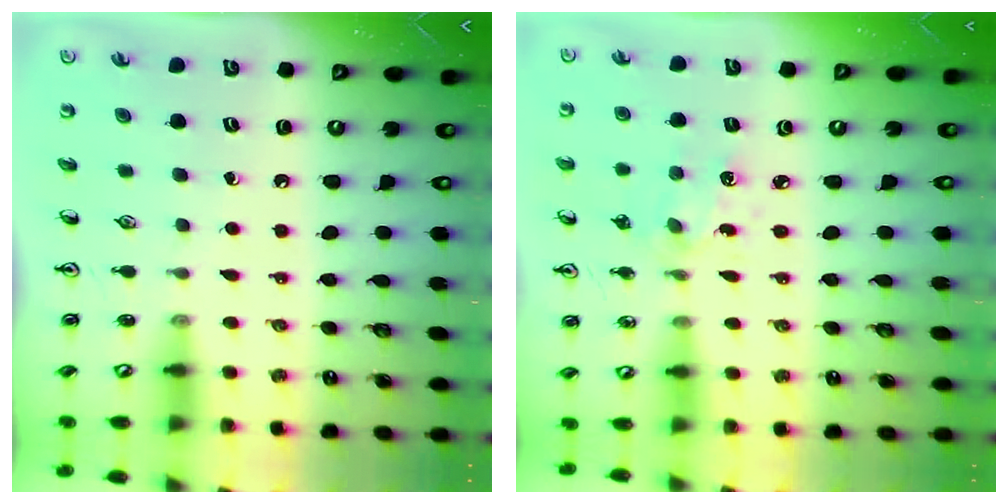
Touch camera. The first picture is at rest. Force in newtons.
{"total": 3.0, "press": 2.9, "slide": 0.7}